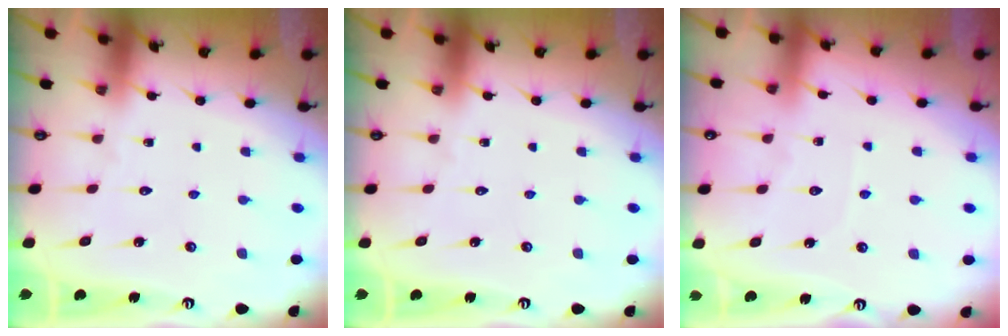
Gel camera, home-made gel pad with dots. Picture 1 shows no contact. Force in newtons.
{"total": 0.0}
{"total": 2.1, "press": 2.1, "slide": 0.4}